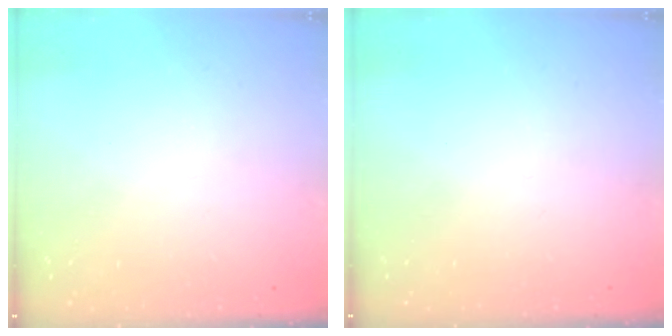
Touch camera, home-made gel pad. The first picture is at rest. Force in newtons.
{"total": 1.5, "press": 1.5, "slide": 0.1}